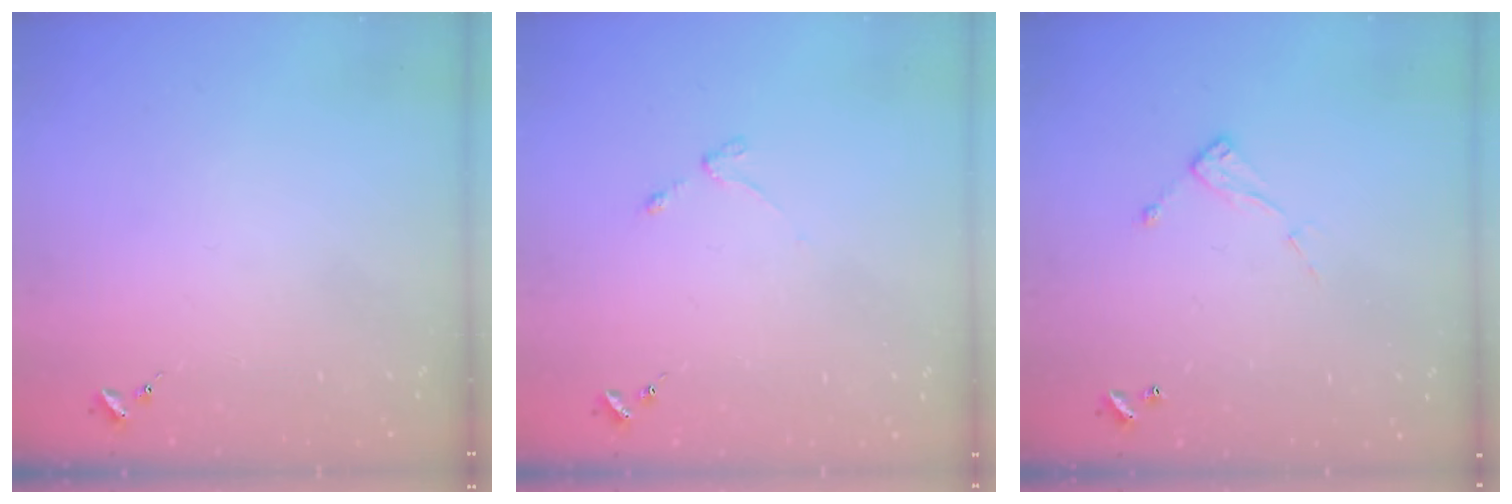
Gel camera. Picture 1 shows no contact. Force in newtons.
{"total": 3.0, "press": 2.9, "slide": 0.5}
{"total": 7.1, "press": 7.1, "slide": 0.3}